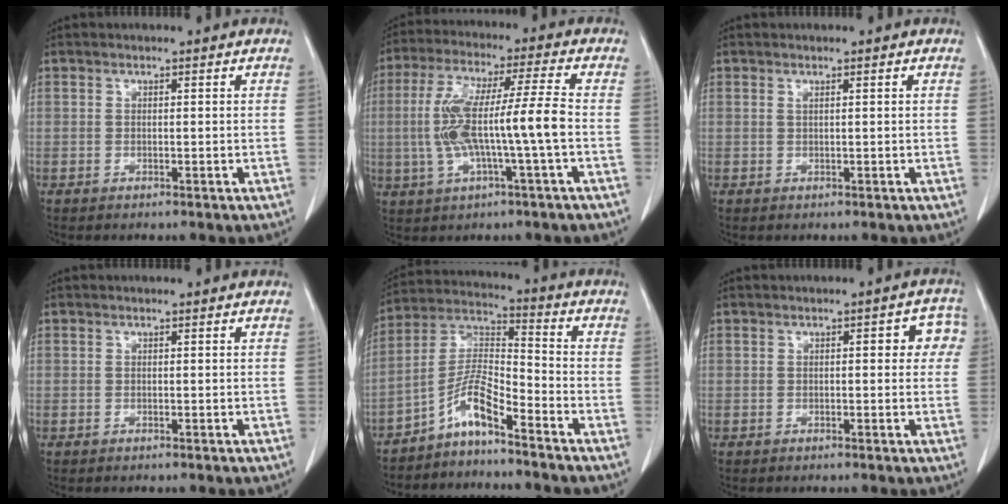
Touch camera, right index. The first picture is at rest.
{"total": 12.1, "force": [-1.5, 0.1, 12.0], "torque": [-0.245, 0.021, -0.026]}
{"total": 0.6, "force": [0.3, 0.0, 0.5], "torque": [-0.013, 0.004, 0.008]}
{"total": 0.0}
{"total": 7.4, "force": [-5.2, 1.0, 5.1], "torque": [-0.109, 0.015, -0.104]}
{"total": 4.7, "force": [1.0, 2.0, 4.1], "torque": [-0.030, 0.018, 0.006]}